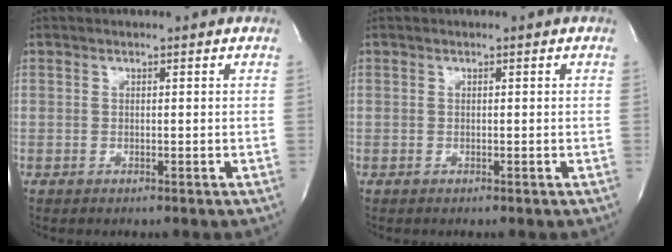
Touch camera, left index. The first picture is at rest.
{"total": 0.0}